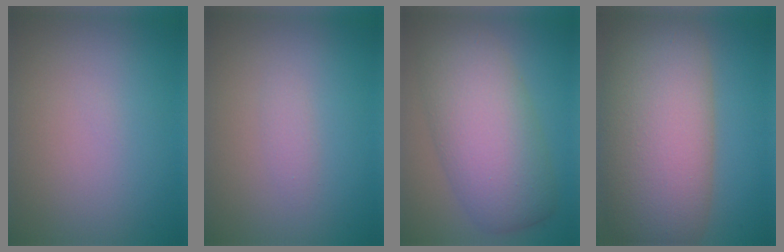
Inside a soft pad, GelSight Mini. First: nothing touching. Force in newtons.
{"total": 0.9, "press": 0.9, "slide": 0.0}
{"total": 8.4, "press": 8.4, "slide": 0.4}
{"total": 13.1, "press": 13.1, "slide": 0.5}